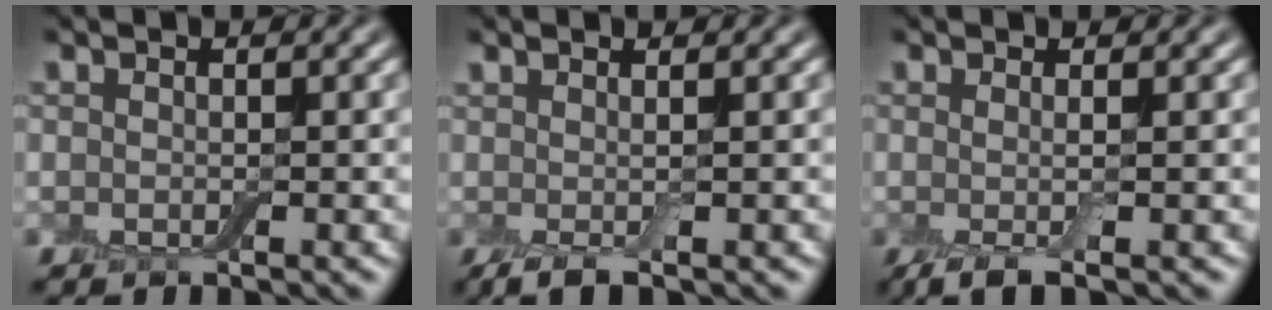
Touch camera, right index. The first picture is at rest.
{"total": 2.4, "force": [-0.3, 0.6, 2.3], "torque": [-0.031, 0.001, -0.008]}
{"total": 2.6, "force": [-0.5, 0.6, 2.5], "torque": [-0.038, -0.004, -0.014]}